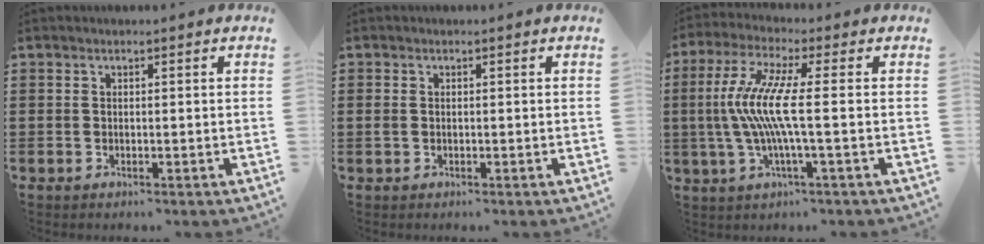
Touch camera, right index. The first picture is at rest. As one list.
[{"total": 1.0, "force": [0.0, 0.7, 0.6], "torque": [-0.014, 0.005, -0.002]}, {"total": 9.3, "force": [-0.8, 0.4, 9.3], "torque": [-0.208, -0.020, -0.028]}]